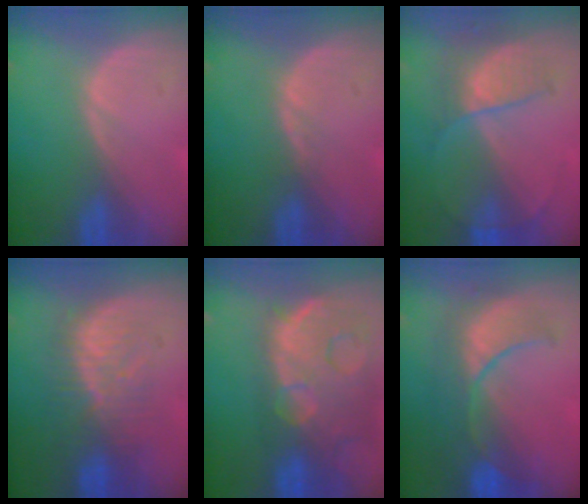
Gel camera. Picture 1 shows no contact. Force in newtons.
{"total": 0.7, "press": 0.7, "slide": 0.2}
{"total": 7.3, "press": 6.2, "slide": 3.9}
{"total": 8.2, "press": 8.0, "slide": 1.6}
{"total": 14.6, "press": 11.8, "slide": 8.5}
{"total": 9.9, "press": 9.1, "slide": 3.9}